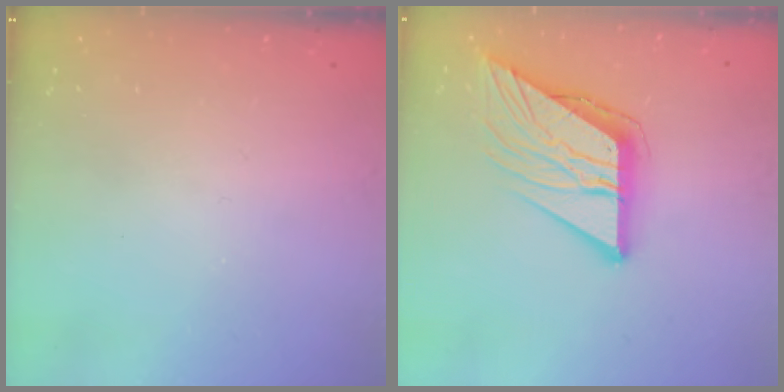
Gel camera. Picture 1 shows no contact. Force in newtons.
{"total": 12.8, "press": 12.7, "slide": 1.5}